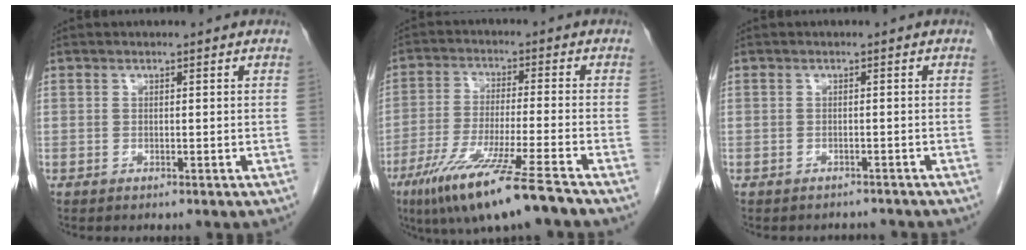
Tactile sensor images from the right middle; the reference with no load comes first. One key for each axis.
{"total": 13.7, "fx": -9.2, "fy": -0.8, "fz": 10.1, "tx": -0.195, "ty": -0.050, "tz": -0.160}
{"total": 2.6, "fx": -2.5, "fy": 0.9, "fz": 0.0, "tx": -0.003, "ty": -0.003, "tz": -0.032}